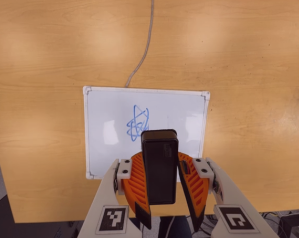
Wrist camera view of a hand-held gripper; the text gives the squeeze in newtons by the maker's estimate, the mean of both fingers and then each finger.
{"total": 8.1, "left": 7.7, "right": 8.4}